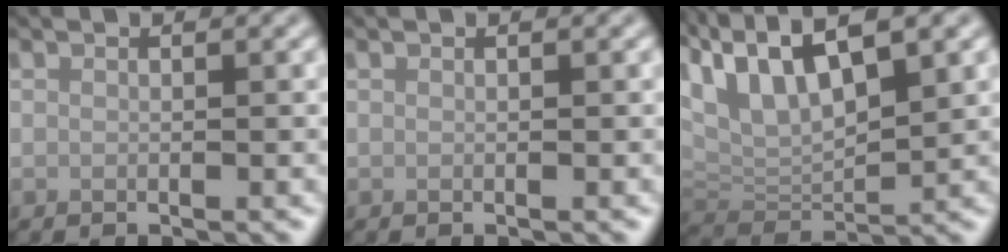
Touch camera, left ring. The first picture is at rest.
{"total": 0.0}
{"total": 10.9, "force": [6.0, 4.9, 7.7], "torque": [-0.161, 0.016, 0.110]}